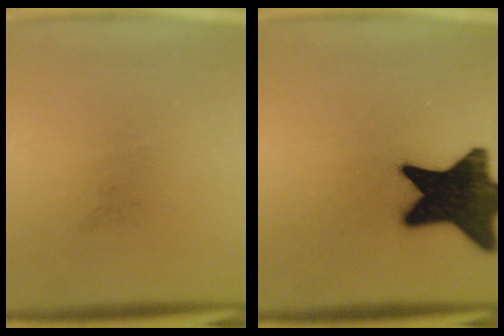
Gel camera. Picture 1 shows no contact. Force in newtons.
{"total": 19.2}